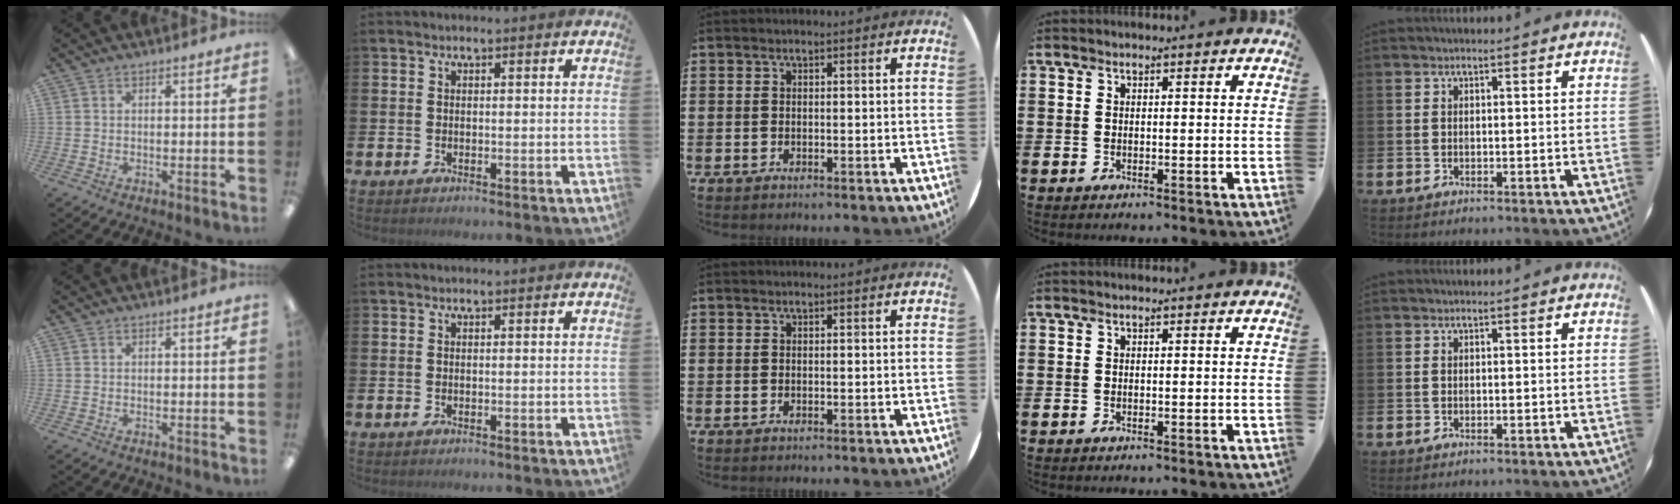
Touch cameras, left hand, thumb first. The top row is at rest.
{}